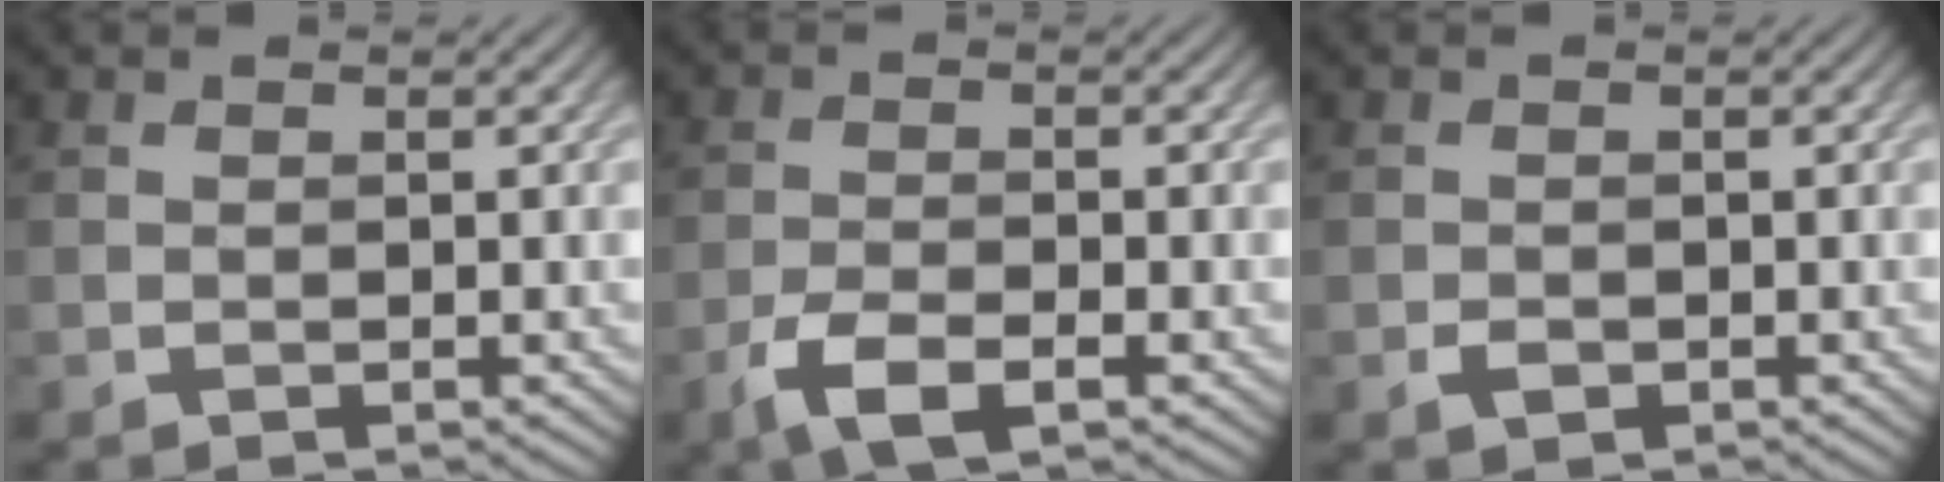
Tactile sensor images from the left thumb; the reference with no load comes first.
{"total": 4.6, "force": [-2.6, 1.7, 3.4], "torque": [-0.078, -0.007, -0.054]}
{"total": 1.1, "force": [-0.6, 0.8, 0.6], "torque": [-0.012, -0.003, -0.012]}